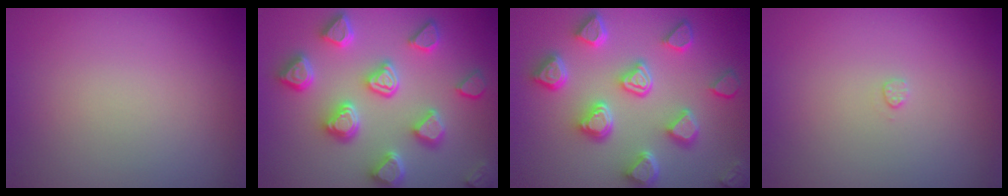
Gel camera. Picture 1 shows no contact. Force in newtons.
{"total": 6.0, "press": 5.8, "slide": 1.8}
{"total": 7.1, "press": 5.8, "slide": 4.1}
{"total": 0.5, "press": 0.5, "slide": 0.2}